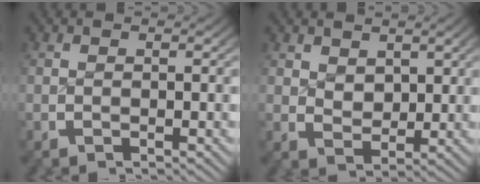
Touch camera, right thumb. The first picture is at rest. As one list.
[{"total": 2.3, "force": [1.4, 1.4, 1.1], "torque": [-0.018, -0.015, 0.036]}]